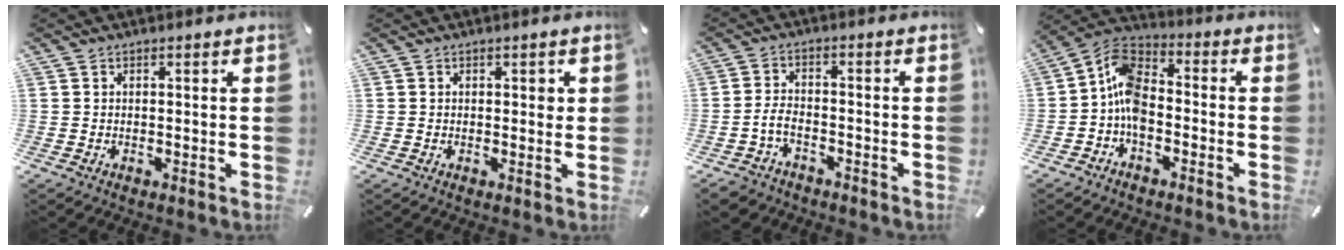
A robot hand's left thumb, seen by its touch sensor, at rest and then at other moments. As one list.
[{"total": 1.3, "force": [0.3, 0.9, 0.9], "torque": [-0.002, -0.001, -0.001]}, {"total": 5.2, "force": [-2.6, 3.4, 3.0], "torque": [-0.077, 0.010, -0.055]}, {"total": 9.9, "force": [-3.2, 6.4, 6.8], "torque": [-0.148, 0.009, -0.062]}]